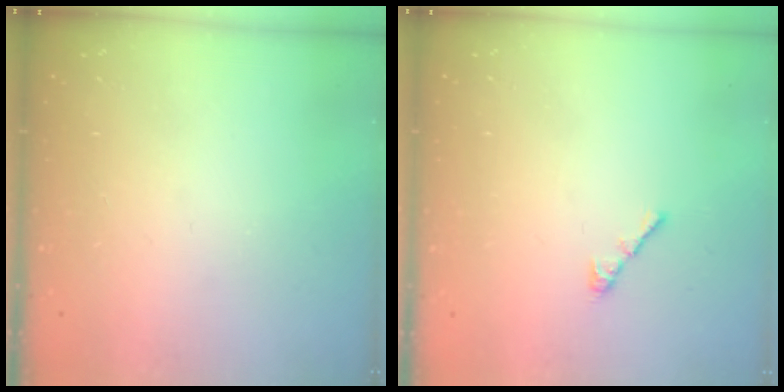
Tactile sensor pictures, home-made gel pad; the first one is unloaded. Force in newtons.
{"total": 3.0, "press": 2.9, "slide": 0.8}